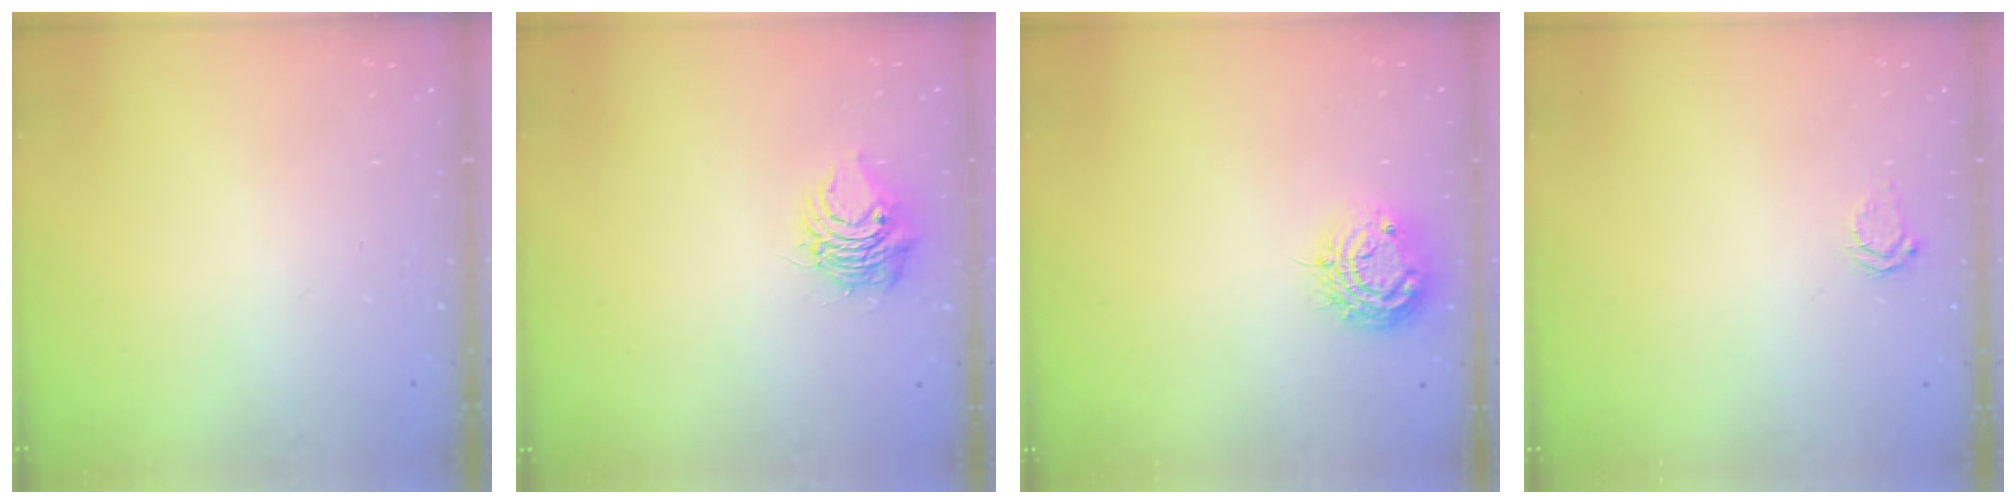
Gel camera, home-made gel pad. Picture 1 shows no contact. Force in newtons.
{"total": 7.3, "press": 7.3, "slide": 0.7}
{"total": 10.5, "press": 10.5, "slide": 0.8}
{"total": 3.7, "press": 3.7, "slide": 0.5}